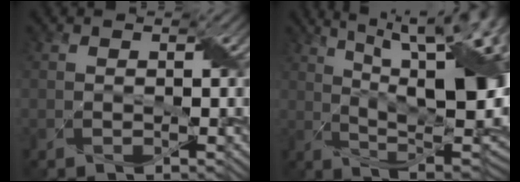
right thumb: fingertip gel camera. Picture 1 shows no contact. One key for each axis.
{"total": 19.8, "fx": 5.8, "fy": 8.2, "fz": 17.1, "tx": -0.240, "ty": 0.049, "tz": 0.099}